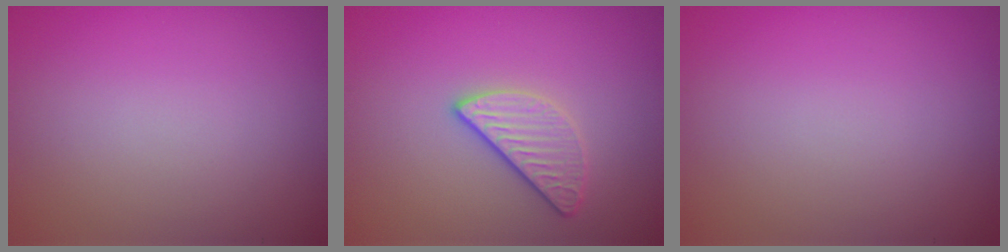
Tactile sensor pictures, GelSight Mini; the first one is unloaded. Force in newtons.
{"total": 2.7, "press": 2.3, "slide": 1.3}
{"total": 0.0}